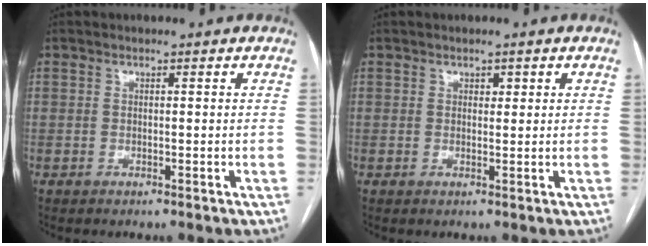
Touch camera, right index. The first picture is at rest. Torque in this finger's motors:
{"motor_torque": [0.01, 0.04, 0.00, 0.00]}